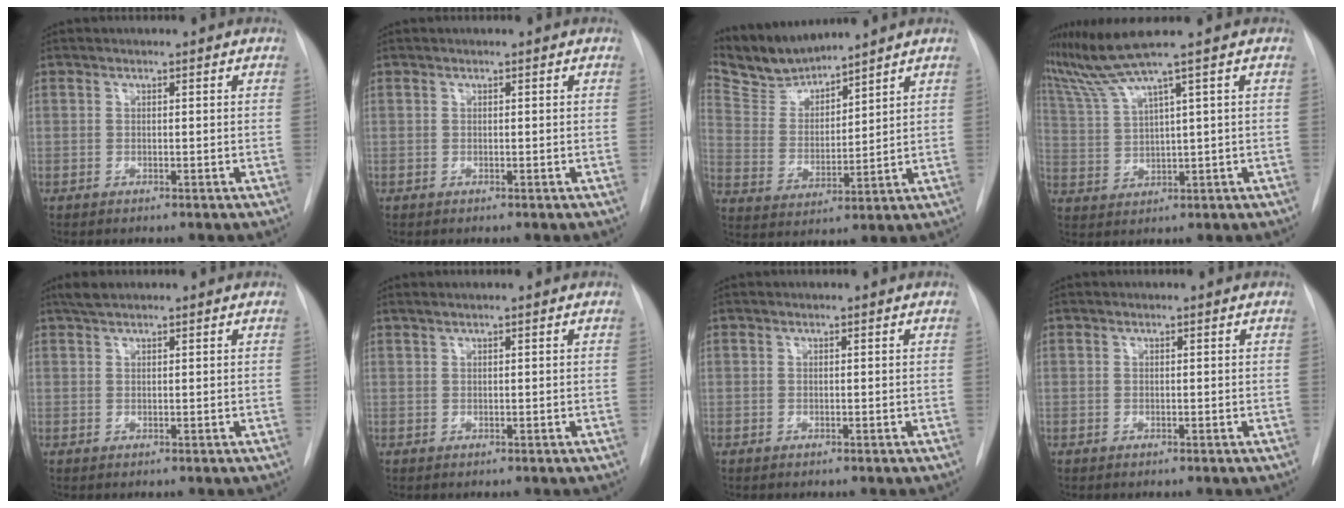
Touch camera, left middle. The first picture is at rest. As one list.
[{"total": 0.0}, {"total": 8.3, "force": [8.2, 0.9, 0.9], "torque": [-0.036, 0.007, 0.178]}, {"total": 5.5, "force": [4.4, -2.1, 2.6], "torque": [-0.071, 0.001, 0.102]}, {"total": 2.1, "force": [1.7, 0.4, 1.1], "torque": [-0.024, 0.013, 0.032]}, {"total": 0.9, "force": [0.7, -0.1, 0.6], "torque": [-0.017, 0.011, 0.019]}, {"total": 0.0}, {"total": 0.0}]